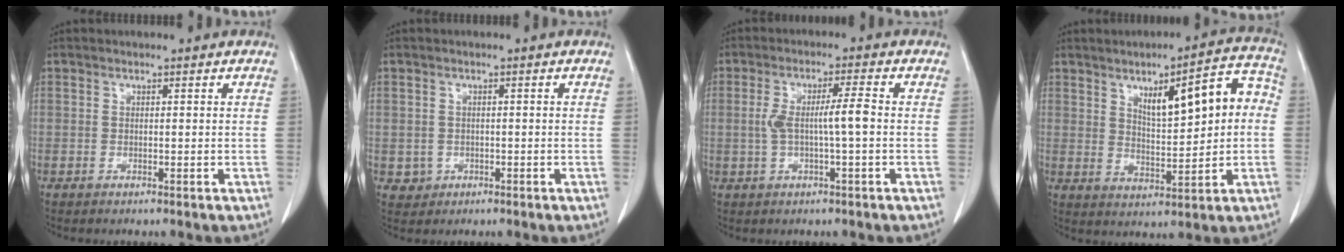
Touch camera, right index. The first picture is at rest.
{"total": 2.2, "force": [-0.5, 2.2, 0.2], "torque": [0.002, 0.007, -0.001]}
{"total": 5.2, "force": [-0.2, 0.1, 5.2], "torque": [-0.098, 0.010, 0.002]}
{"total": 11.6, "force": [2.5, 3.1, 10.8], "torque": [-0.150, 0.030, 0.042]}